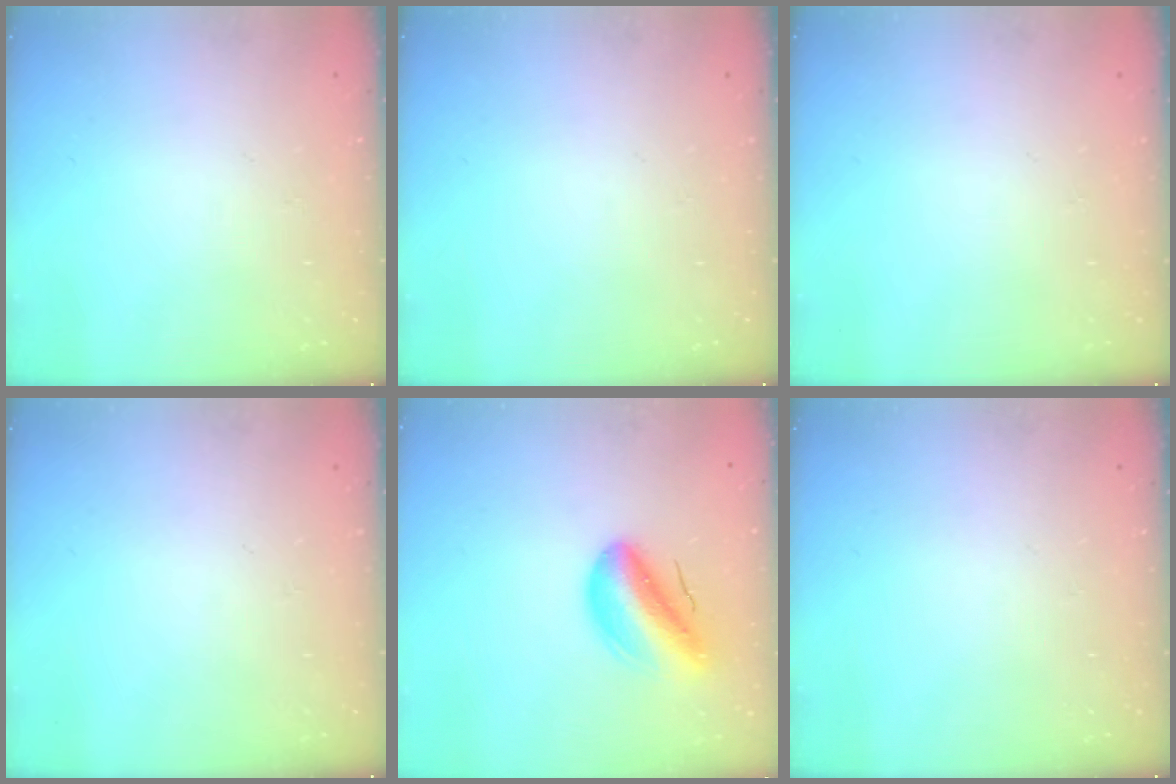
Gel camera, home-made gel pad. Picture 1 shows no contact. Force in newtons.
{"total": 0.0}
{"total": 0.0}
{"total": 0.0}
{"total": 10.9, "press": 10.3, "slide": 3.5}
{"total": 0.0}